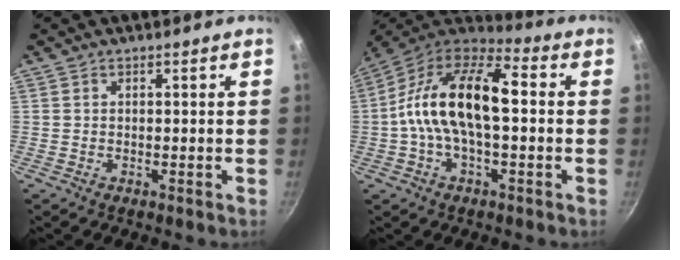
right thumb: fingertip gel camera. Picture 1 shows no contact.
{"total": 18.1, "force": [0.3, 8.7, 15.9], "torque": [-0.292, 0.047, -0.004]}